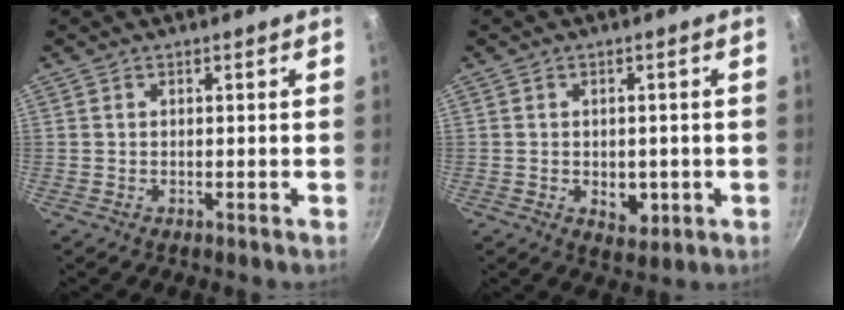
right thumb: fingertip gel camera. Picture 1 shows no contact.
{"total": 5.0, "force": [-1.1, 3.4, 3.4], "torque": [-0.027, -0.001, -0.009]}